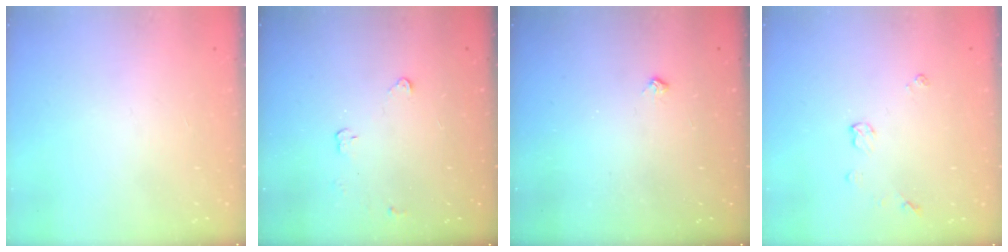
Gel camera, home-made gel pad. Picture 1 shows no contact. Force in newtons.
{"total": 2.9, "press": 2.9, "slide": 0.4}
{"total": 5.1, "press": 5.1, "slide": 0.7}
{"total": 4.9, "press": 4.9, "slide": 0.6}